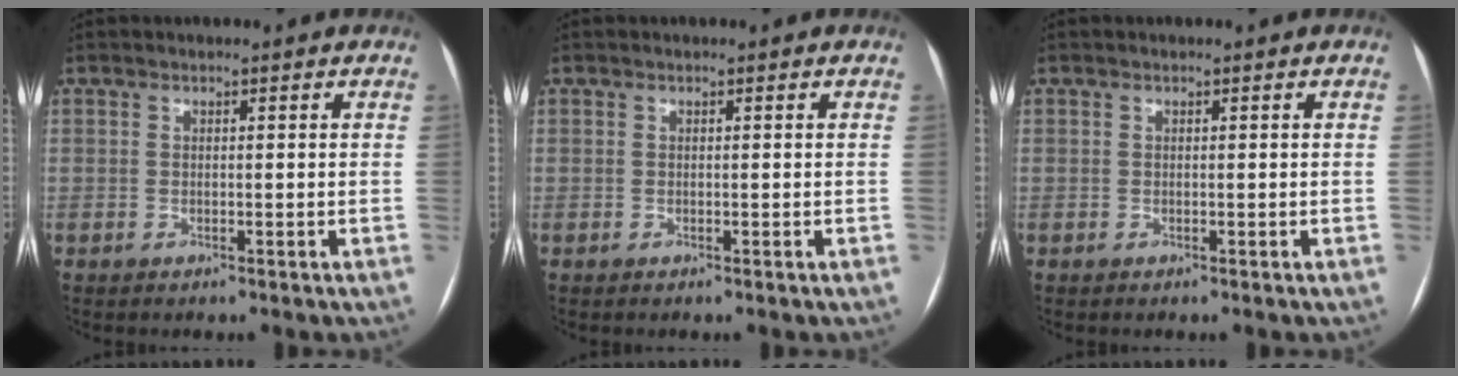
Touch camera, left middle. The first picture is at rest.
{"total": 0.0}
{"total": 0.0}